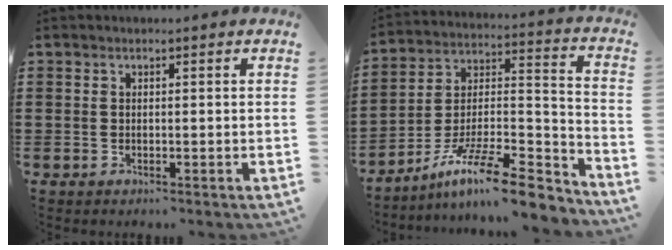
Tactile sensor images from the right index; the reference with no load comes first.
{"total": 13.5, "force": [-10.0, 2.4, 8.7], "torque": [-0.136, 0.026, -0.180]}